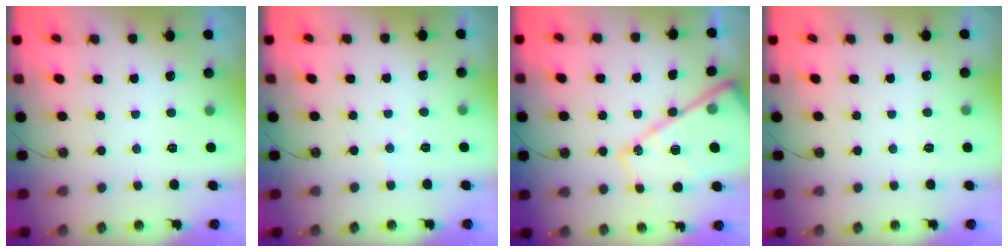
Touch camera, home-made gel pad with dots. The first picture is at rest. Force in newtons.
{"total": 3.3, "press": 3.3, "slide": 0.5}
{"total": 18.7, "press": 18.6, "slide": 2.0}
{"total": 2.6, "press": 2.6, "slide": 0.5}